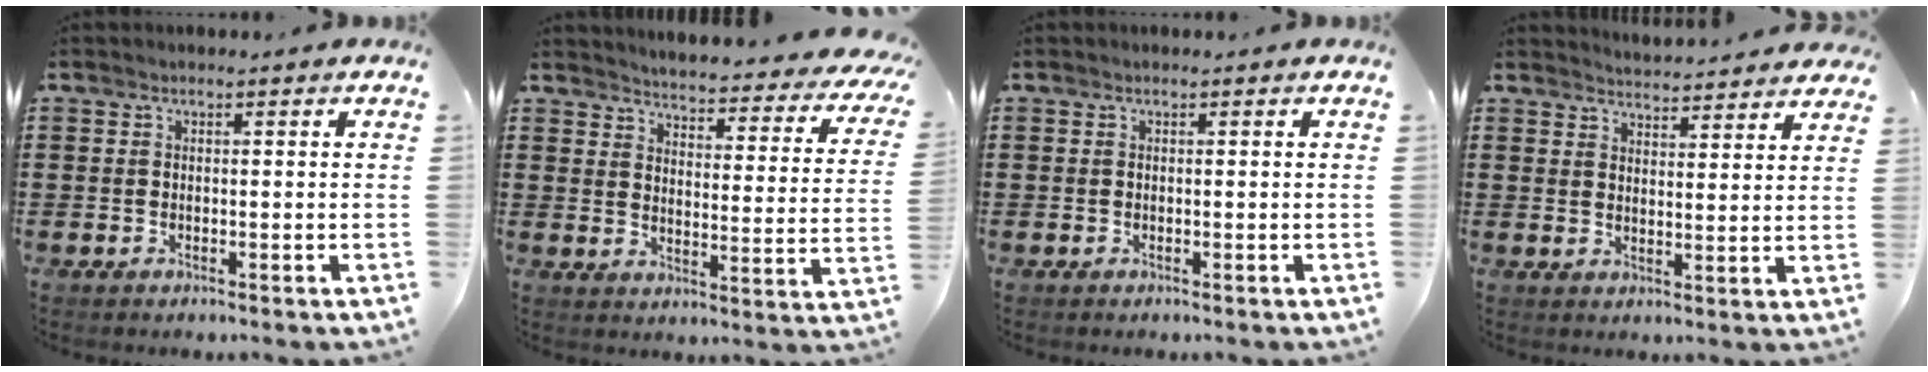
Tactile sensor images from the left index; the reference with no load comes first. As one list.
[{"total": 3.7, "force": [3.5, -0.3, 1.0], "torque": [-0.033, -0.041, 0.051]}, {"total": 0.0}, {"total": 3.9, "force": [3.9, -0.2, 0.1], "torque": [-0.015, -0.022, 0.070]}]